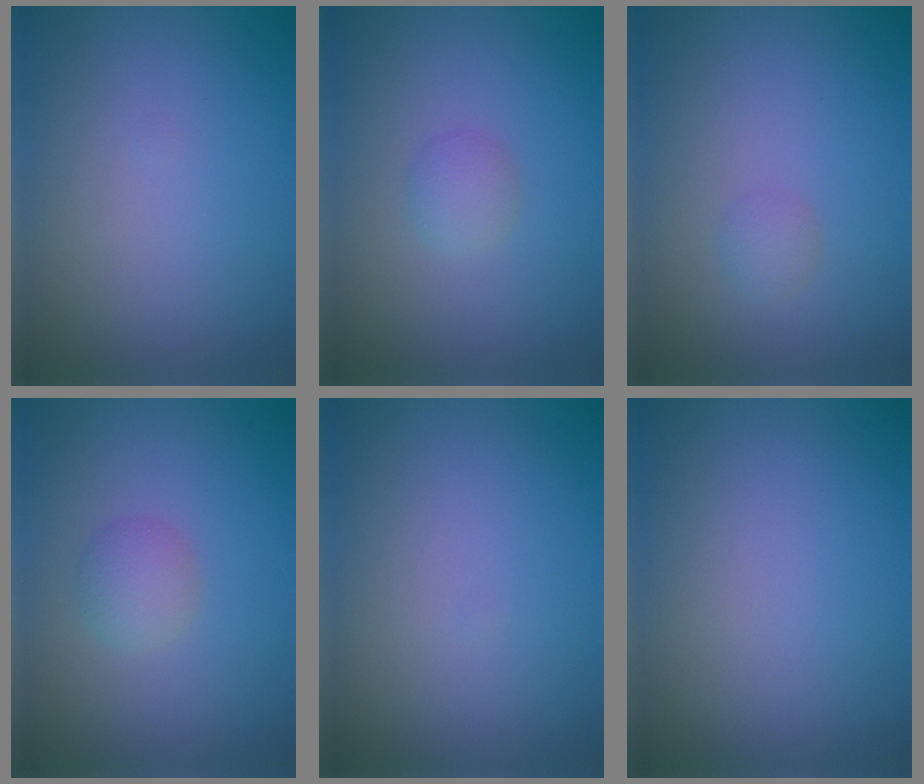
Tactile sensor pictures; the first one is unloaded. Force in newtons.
{"total": 1.4, "press": 1.4, "slide": 0.0}
{"total": 1.0, "press": 1.0, "slide": 0.1}
{"total": 1.9, "press": 1.9, "slide": 0.0}
{"total": 0.0}
{"total": 0.0}